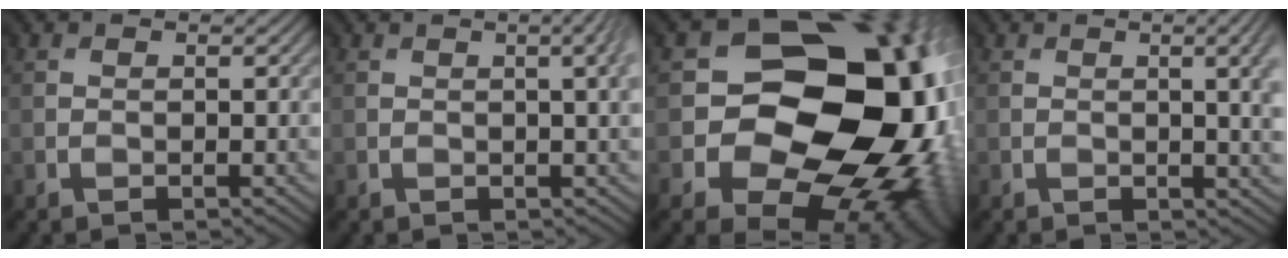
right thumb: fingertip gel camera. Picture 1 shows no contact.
{"total": 3.9, "force": [0.1, 1.1, 3.7], "torque": [-0.017, 0.012, -0.005]}
{"total": 18.4, "force": [-2.2, 15.0, 10.5], "torque": [-0.123, -0.039, -0.020]}
{"total": 5.3, "force": [-0.5, 1.5, 5.1], "torque": [-0.025, 0.012, -0.013]}